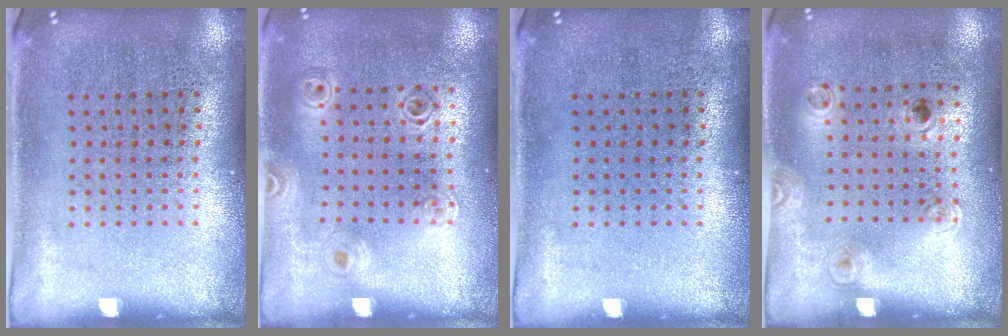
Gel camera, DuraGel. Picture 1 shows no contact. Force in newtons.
{"total": 1.0, "press": 1.0, "slide": 0.0}
{"total": 0.0}
{"total": 1.2, "press": 0.8, "slide": 0.8}